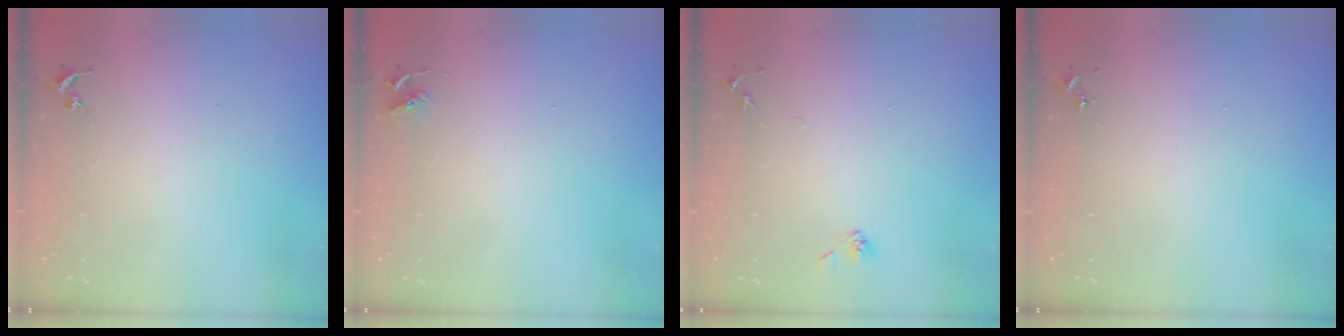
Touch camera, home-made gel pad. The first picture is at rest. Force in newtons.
{"total": 4.1, "press": 4.0, "slide": 0.5}
{"total": 5.6, "press": 5.5, "slide": 1.1}
{"total": 0.0}